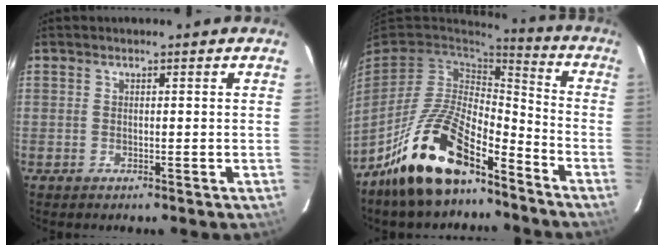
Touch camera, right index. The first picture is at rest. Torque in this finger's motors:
{"motor_torque": [0.89, -0.84, 1.06, 0.21]}